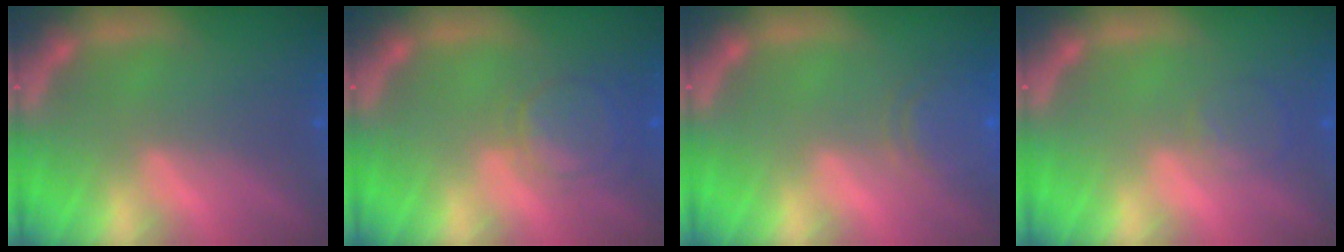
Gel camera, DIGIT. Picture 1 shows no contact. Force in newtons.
{"total": 4.5}
{"total": 5.1}
{"total": 2.0}